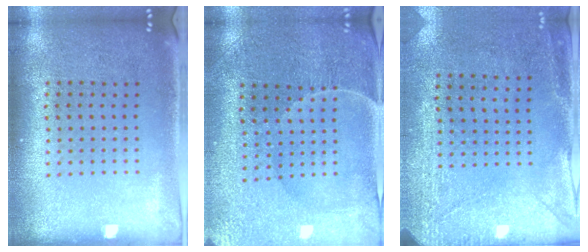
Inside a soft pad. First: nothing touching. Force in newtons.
{"total": 1.3, "press": 1.2, "slide": 0.3}
{"total": 2.9, "press": 2.3, "slide": 1.8}